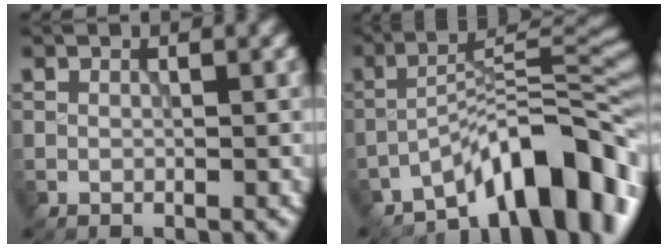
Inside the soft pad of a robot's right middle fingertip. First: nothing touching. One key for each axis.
{"total": 10.8, "fx": -7.3, "fy": 3.3, "fz": 7.3, "tx": -0.083, "ty": 0.022, "tz": -0.135}